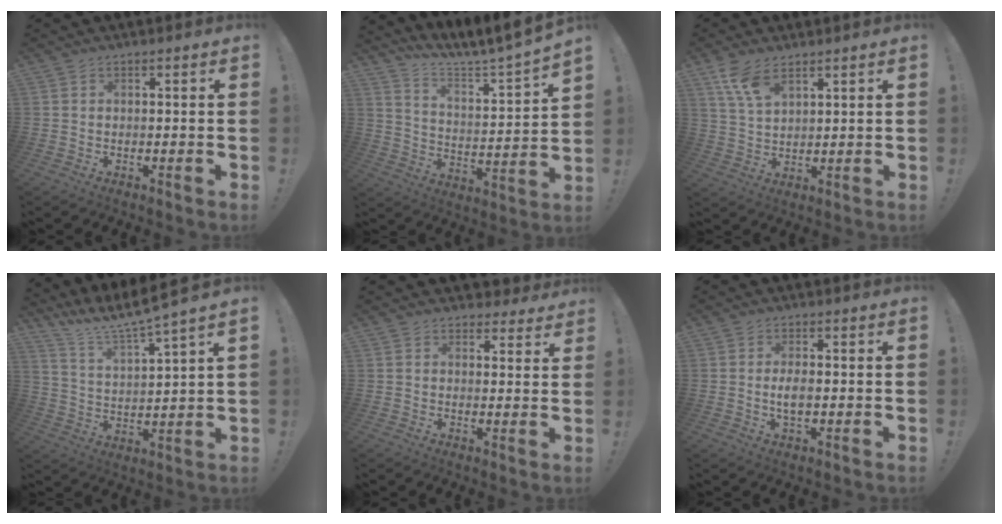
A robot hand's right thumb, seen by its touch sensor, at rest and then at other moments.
{"total": 6.4, "force": [5.6, -0.4, 2.9], "torque": [-0.048, -0.077, 0.083]}
{"total": 7.9, "force": [5.2, 3.5, 4.8], "torque": [-0.093, -0.021, 0.100]}
{"total": 9.8, "force": [8.9, -0.5, 4.0], "torque": [-0.089, -0.086, 0.148]}
{"total": 3.5, "force": [2.5, 2.4, 0.8], "torque": [0.002, -0.017, 0.043]}
{"total": 3.8, "force": [-0.6, 1.5, 3.4], "torque": [-0.066, 0.001, -0.013]}